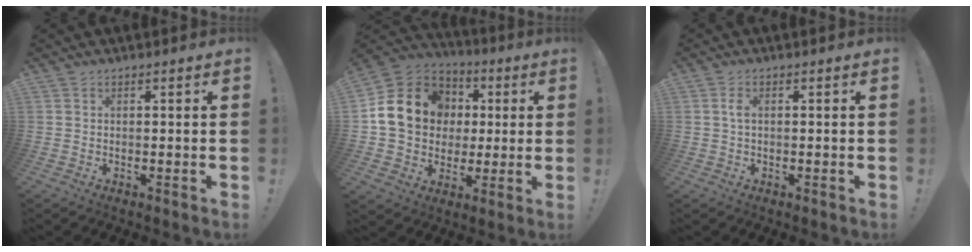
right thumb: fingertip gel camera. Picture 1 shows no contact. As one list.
[{"total": 19.7, "force": [4.1, 16.2, 10.3], "torque": [-0.160, 0.001, 0.101]}, {"total": 2.0, "force": [0.1, 1.2, 1.6], "torque": [-0.026, 0.004, -0.002]}]